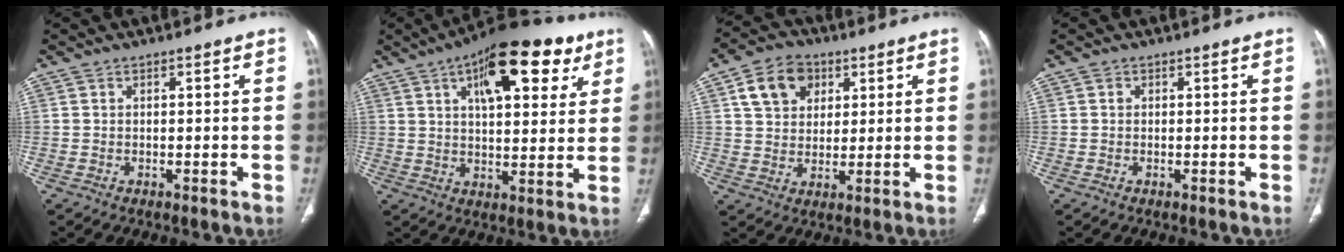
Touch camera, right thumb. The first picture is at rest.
{"total": 20.5, "force": [9.6, 8.9, 15.8], "torque": [-0.200, -0.011, 0.142]}
{"total": 10.0, "force": [4.0, 7.7, 5.0], "torque": [-0.057, -0.006, 0.068]}
{"total": 0.6, "force": [0.1, 0.5, 0.2], "torque": [-0.001, 0.002, 0.002]}